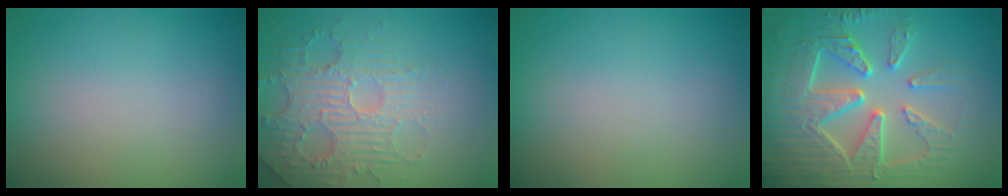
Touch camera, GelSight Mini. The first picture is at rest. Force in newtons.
{"total": 4.8, "press": 3.8, "slide": 3.0}
{"total": 0.0}
{"total": 8.9, "press": 6.5, "slide": 6.2}